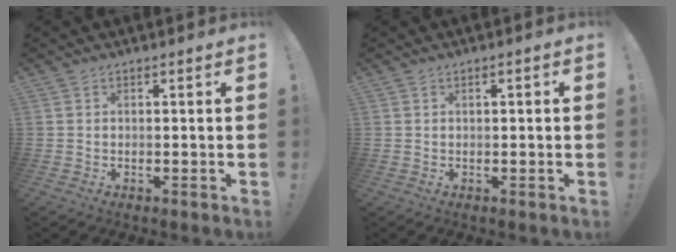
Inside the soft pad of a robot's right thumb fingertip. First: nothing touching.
{"total": 0.9, "force": [-0.1, 0.3, 0.9], "torque": [-0.010, 0.000, -0.005]}